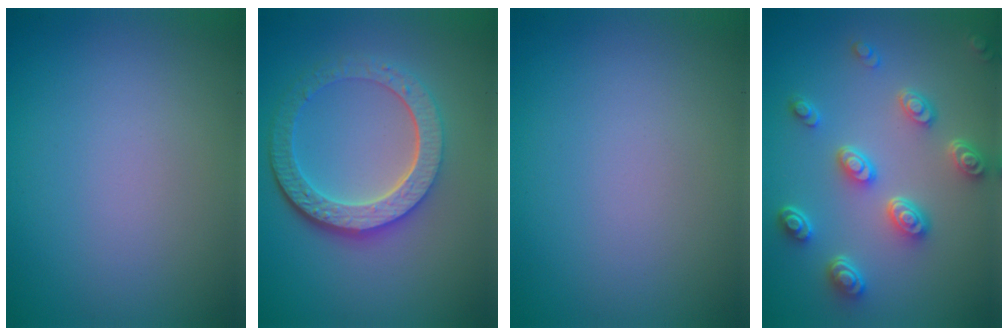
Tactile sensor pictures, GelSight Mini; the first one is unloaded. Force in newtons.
{"total": 6.1, "press": 4.6, "slide": 4.0}
{"total": 0.0}
{"total": 5.0, "press": 3.9, "slide": 3.1}